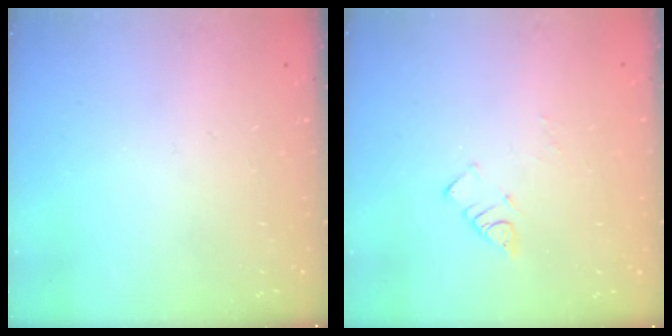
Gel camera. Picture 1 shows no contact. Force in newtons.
{"total": 3.7, "press": 3.7, "slide": 0.5}